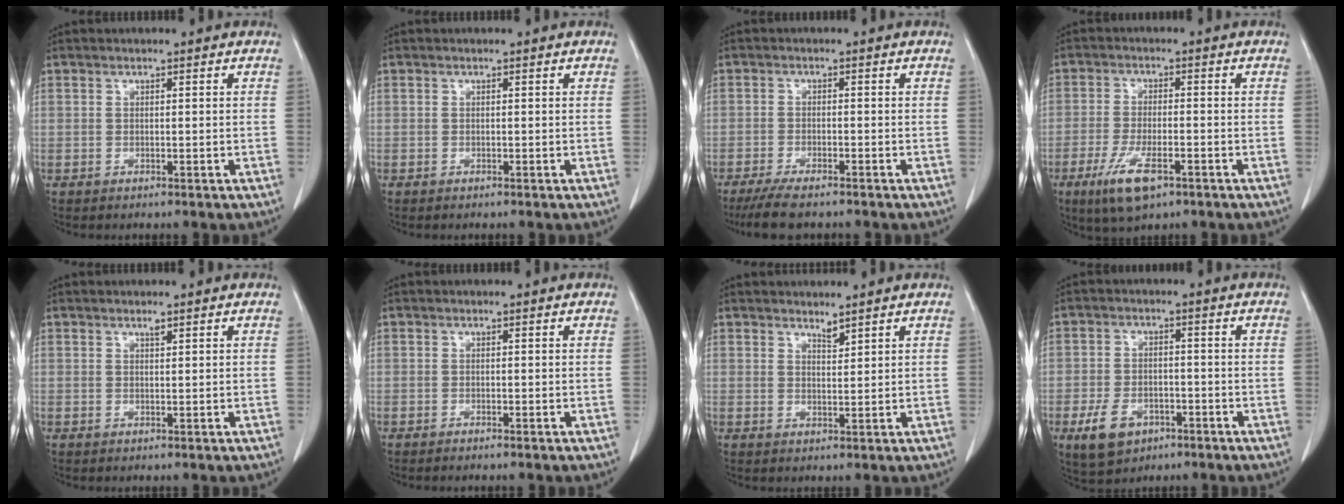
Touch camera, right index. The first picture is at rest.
{"total": 0.0}
{"total": 6.1, "force": [-5.0, 0.9, 3.3], "torque": [-0.058, -0.015, -0.085]}
{"total": 7.7, "force": [-4.2, 2.1, 6.1], "torque": [-0.122, -0.015, -0.070]}
{"total": 0.6, "force": [0.5, 0.1, 0.4], "torque": [-0.011, -0.002, 0.009]}
{"total": 0.6, "force": [-0.6, -0.1, 0.2], "torque": [-0.008, -0.001, -0.010]}
{"total": 1.5, "force": [1.4, 0.1, 0.4], "torque": [-0.010, -0.008, 0.028]}
{"total": 6.9, "force": [-3.6, 4.5, 3.9], "torque": [-0.080, 0.001, -0.053]}